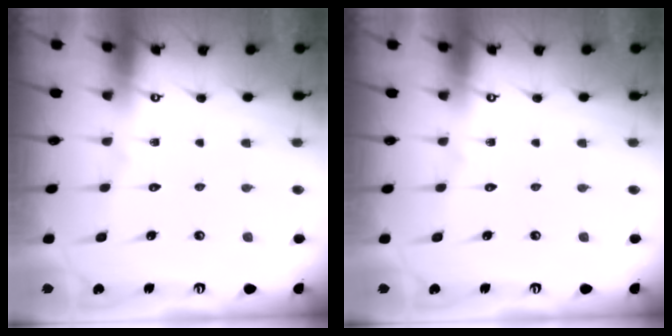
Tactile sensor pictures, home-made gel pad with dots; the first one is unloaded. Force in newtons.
{"total": 0.0}